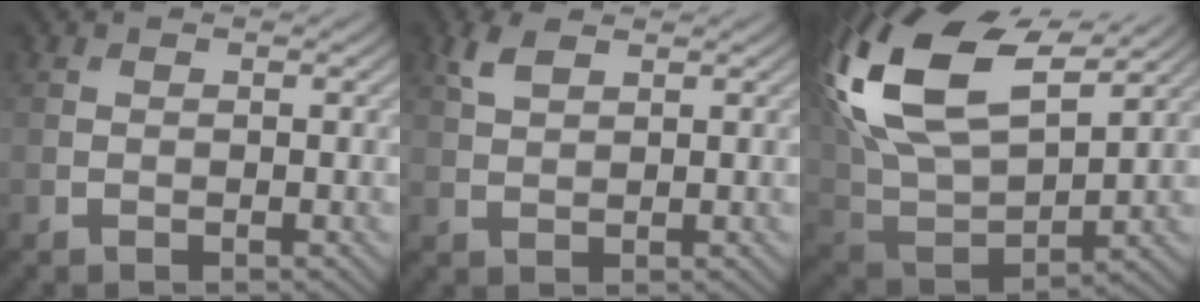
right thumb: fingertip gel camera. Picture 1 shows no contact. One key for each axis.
{"total": 2.8, "fx": 1.7, "fy": 1.2, "fz": 1.9, "tx": -0.048, "ty": 0.006, "tz": 0.036}
{"total": 18.0, "fx": 8.7, "fy": 9.2, "fz": 12.8, "tx": -0.322, "ty": 0.035, "tz": 0.166}